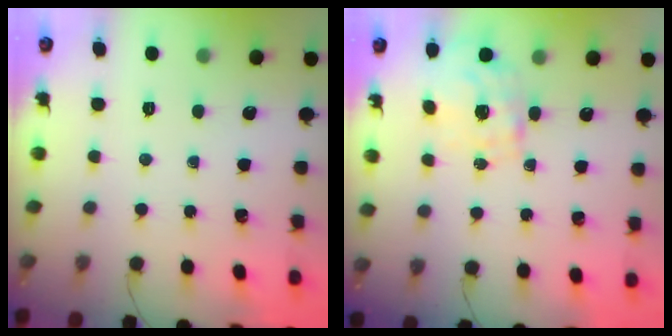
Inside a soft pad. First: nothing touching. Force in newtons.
{"total": 1.5, "press": 1.3, "slide": 0.8}